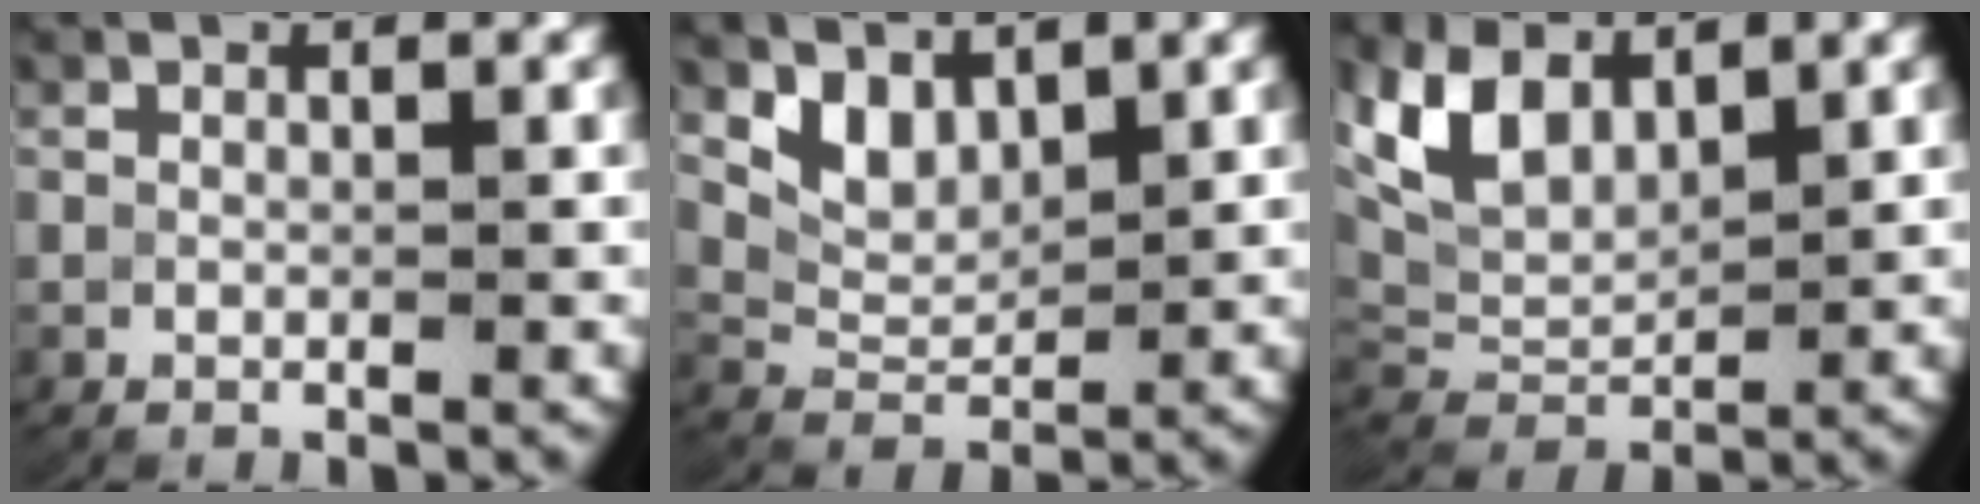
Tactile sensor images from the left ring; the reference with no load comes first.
{"total": 4.3, "force": [2.2, 2.9, 2.3], "torque": [-0.061, -0.013, 0.046]}
{"total": 7.6, "force": [2.7, 5.3, 4.7], "torque": [-0.123, -0.013, 0.058]}